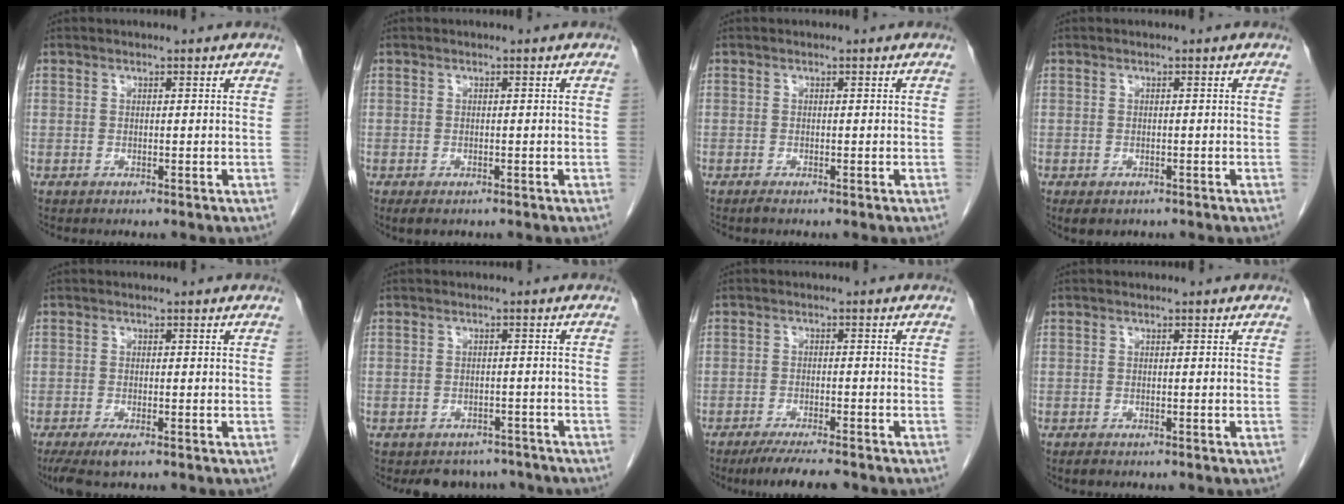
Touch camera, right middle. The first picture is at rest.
{"total": 2.0, "force": [-1.4, 1.0, 1.2], "torque": [-0.016, -0.003, -0.014]}
{"total": 0.5, "force": [-0.4, -0.1, 0.3], "torque": [-0.008, -0.002, -0.009]}
{"total": 2.9, "force": [-2.0, 1.7, 1.2], "torque": [-0.013, -0.002, -0.024]}
{"total": 3.6, "force": [-2.4, 0.7, 2.6], "torque": [-0.050, -0.012, -0.042]}
{"total": 5.7, "force": [-5.1, 2.5, 0.1], "torque": [0.010, 0.005, -0.062]}
{"total": 7.0, "force": [-5.9, 0.7, 3.7], "torque": [-0.057, -0.016, -0.094]}
{"total": 1.0, "force": [-0.8, 0.4, 0.5], "torque": [-0.012, -0.002, -0.011]}